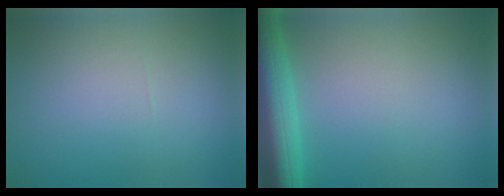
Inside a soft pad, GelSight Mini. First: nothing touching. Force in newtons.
{"total": 7.3, "press": 7.3, "slide": 0.4}